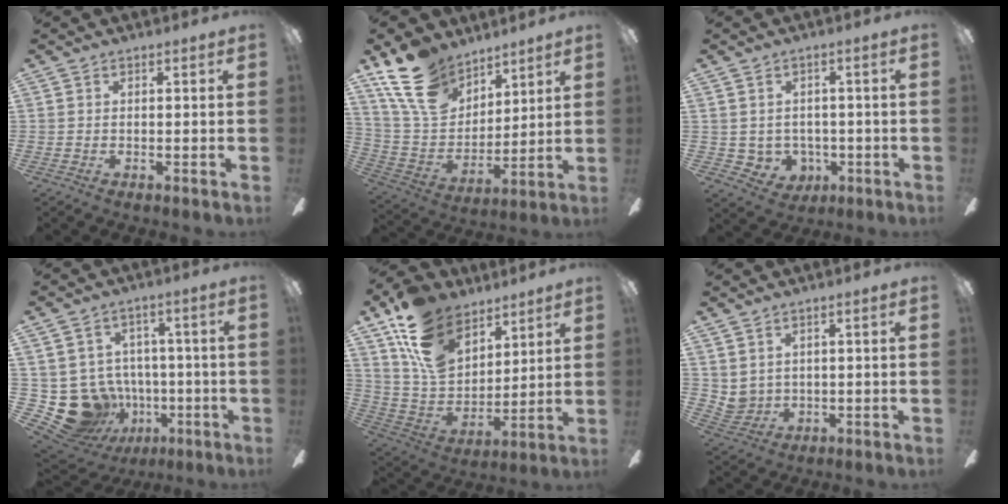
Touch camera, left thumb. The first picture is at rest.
{"total": 18.5, "force": [12.5, 10.9, 8.2], "torque": [-0.175, -0.055, 0.240]}
{"total": 4.6, "force": [0.8, 4.4, 0.9], "torque": [-0.039, -0.005, 0.019]}
{"total": 15.1, "force": [-4.3, 13.3, 5.7], "torque": [-0.145, 0.016, -0.048]}
{"total": 17.8, "force": [11.3, 11.0, 8.2], "torque": [-0.169, -0.050, 0.219]}
{"total": 3.6, "force": [2.5, 2.5, 0.2], "torque": [-0.017, -0.012, 0.050]}